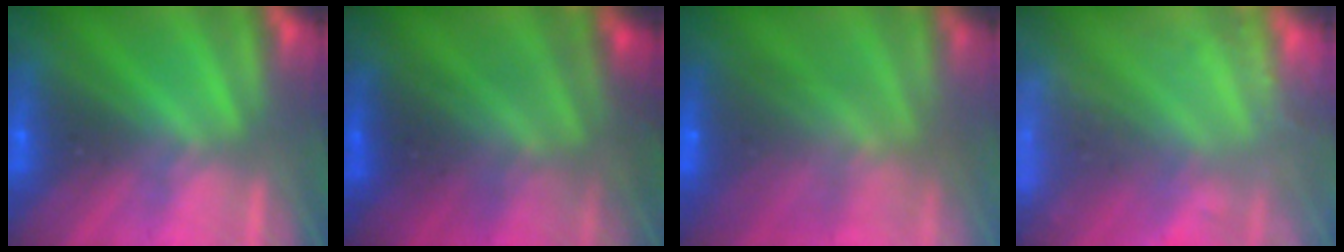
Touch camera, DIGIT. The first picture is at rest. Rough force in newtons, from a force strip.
{"total": 4.9}
{"total": 8.7}
{"total": 9.4}